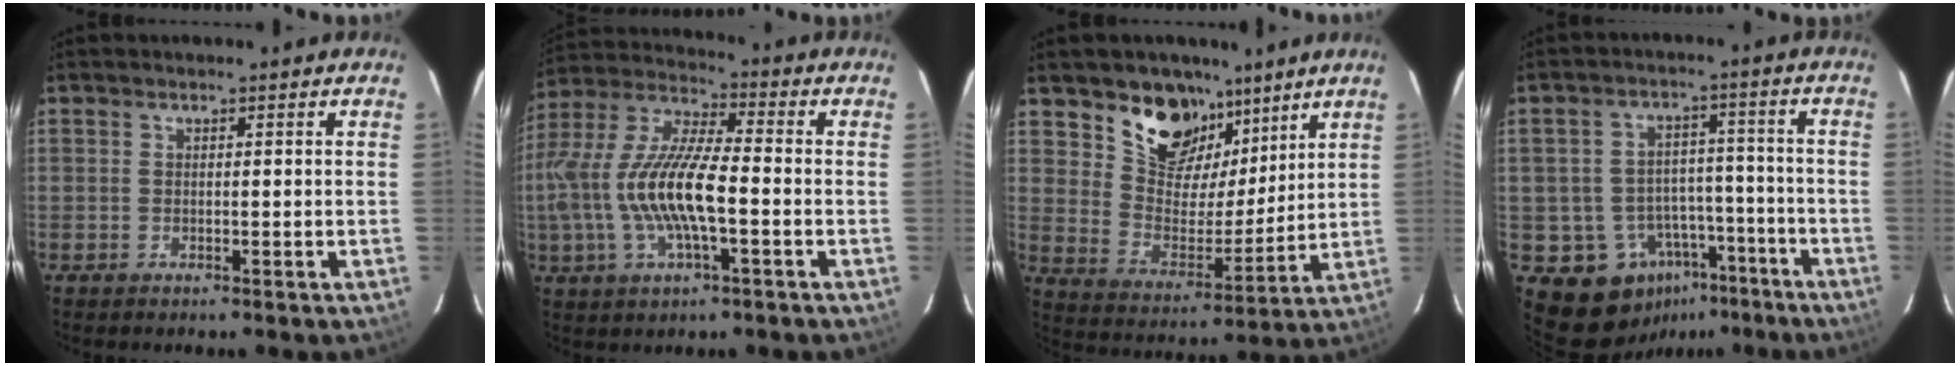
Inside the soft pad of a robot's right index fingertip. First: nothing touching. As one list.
[{"total": 17.0, "force": [-3.1, 5.1, 15.9], "torque": [-0.318, -0.001, -0.059]}, {"total": 14.2, "force": [9.5, 8.9, 5.6], "torque": [-0.111, -0.002, 0.175]}, {"total": 12.2, "force": [-7.2, 9.3, 3.3], "torque": [-0.069, 0.040, -0.078]}]